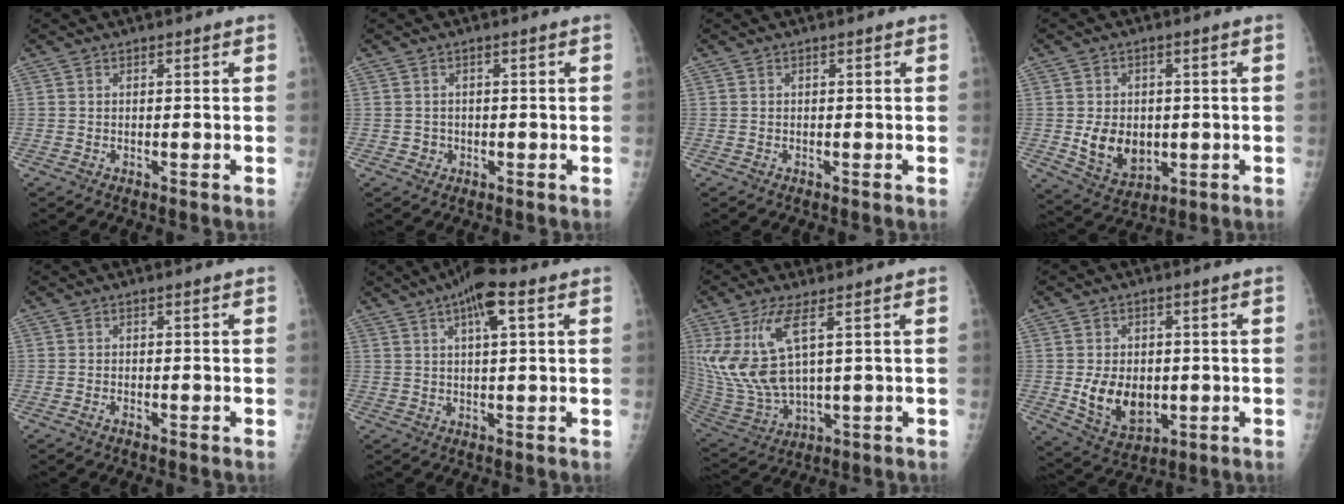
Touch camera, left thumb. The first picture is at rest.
{"total": 1.6, "force": [-0.3, 1.5, 0.2], "torque": [0.011, 0.007, -0.003]}
{"total": 0.0}
{"total": 9.1, "force": [-0.6, 6.9, 6.0], "torque": [-0.065, -0.007, 0.009]}
{"total": 0.8, "force": [-0.5, 0.3, 0.5], "torque": [-0.008, 0.001, -0.012]}
{"total": 7.7, "force": [3.5, 2.2, 6.5], "torque": [-0.107, 0.006, 0.053]}
{"total": 14.0, "force": [4.8, 5.6, 11.9], "torque": [-0.265, -0.019, 0.110]}
{"total": 10.3, "force": [-0.8, 7.3, 7.2], "torque": [-0.087, -0.010, 0.005]}